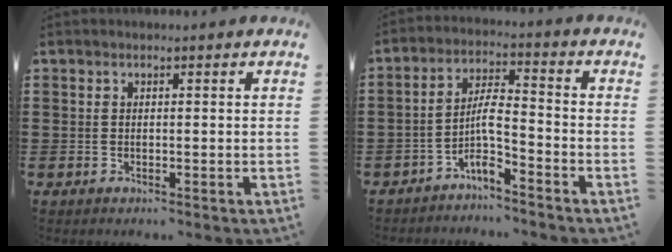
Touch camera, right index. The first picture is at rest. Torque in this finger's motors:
{"motor_torque": [1.01, -0.43, 0.37, 0.10]}